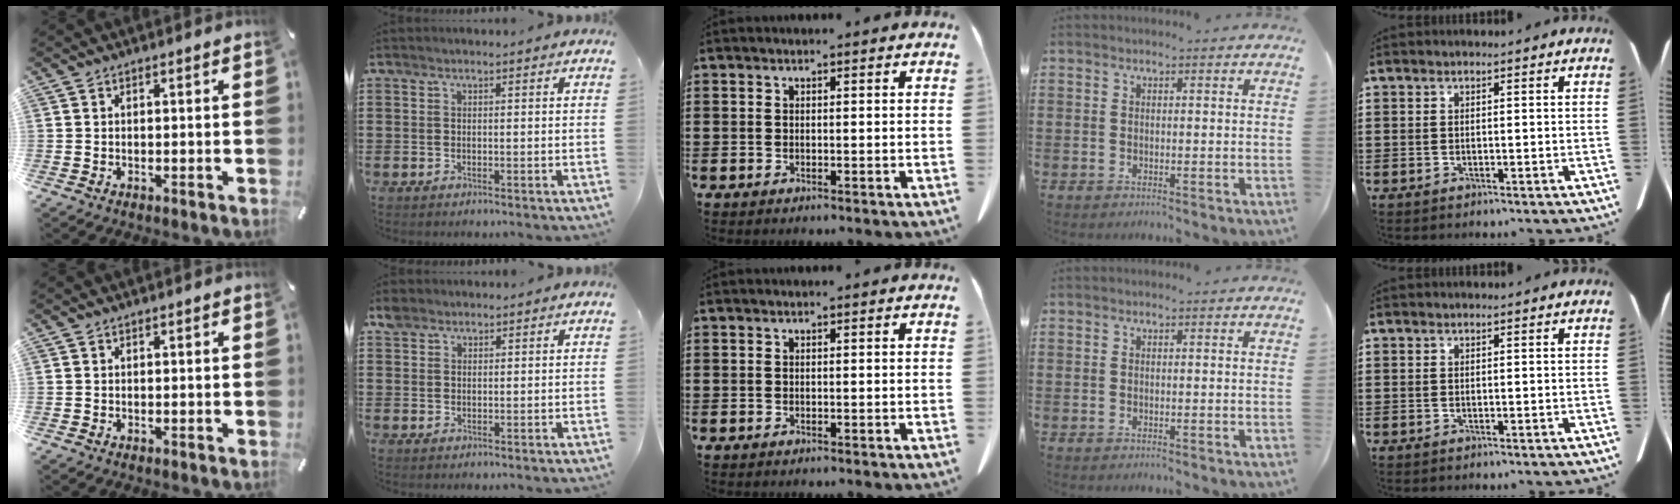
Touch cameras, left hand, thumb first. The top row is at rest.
{"index": {"total": 2.1, "force": [1.7, 1.1, 0.4], "torque": [-0.014, 0.005, 0.033]}}